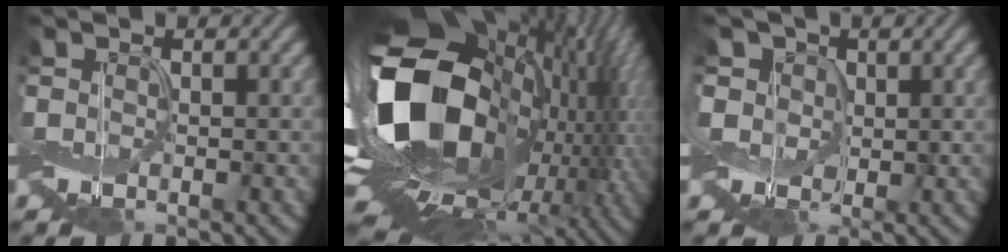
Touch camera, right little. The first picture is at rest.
{"total": 18.5, "force": [0.4, 11.2, 14.7], "torque": [-0.276, -0.041, 0.016]}
{"total": 3.7, "force": [1.3, 3.2, 1.4], "torque": [-0.050, 0.011, 0.014]}